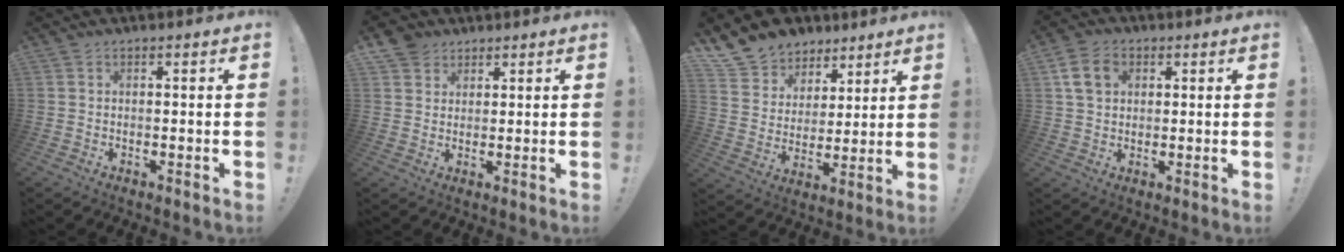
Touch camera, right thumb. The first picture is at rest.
{"total": 4.9, "force": [3.3, 3.6, 0.6], "torque": [-0.007, -0.020, 0.063]}
{"total": 11.7, "force": [7.9, 8.4, 2.2], "torque": [-0.040, -0.058, 0.156]}
{"total": 7.8, "force": [2.6, 5.9, 4.5], "torque": [-0.085, 0.007, 0.051]}